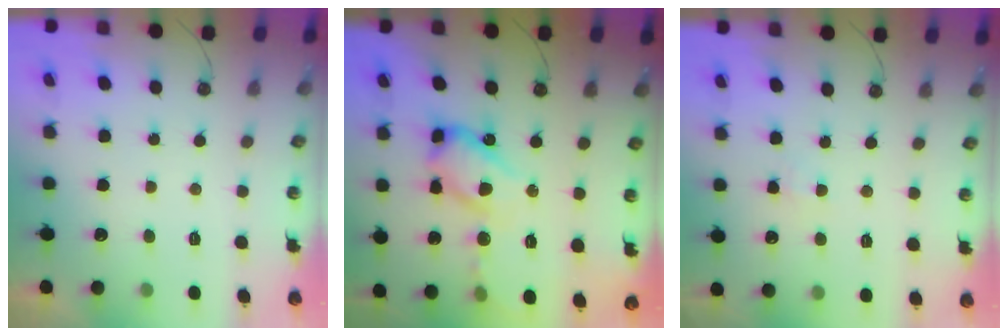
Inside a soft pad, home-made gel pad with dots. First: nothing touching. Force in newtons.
{"total": 15.5, "press": 15.2, "slide": 3.1}
{"total": 1.6, "press": 1.5, "slide": 0.3}